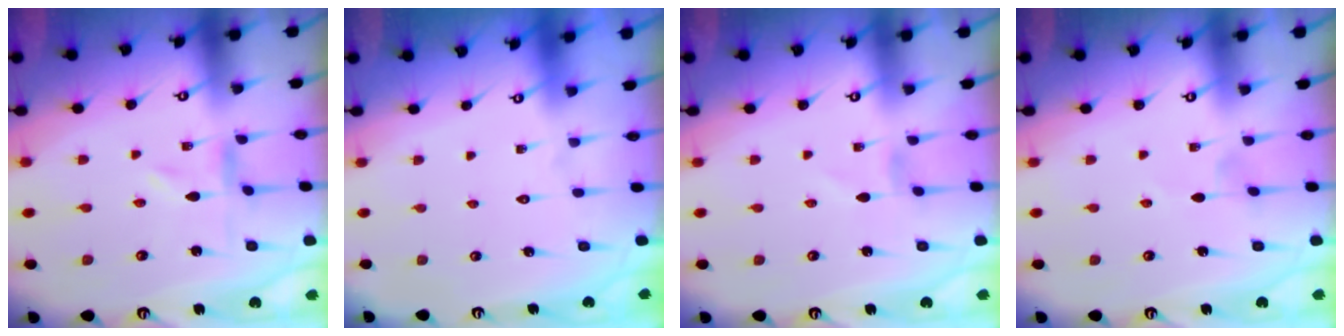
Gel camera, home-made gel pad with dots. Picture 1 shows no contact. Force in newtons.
{"total": 1.6, "press": 1.5, "slide": 0.1}
{"total": 0.5, "press": 0.5, "slide": 0.1}
{"total": 1.9, "press": 1.9, "slide": 0.4}